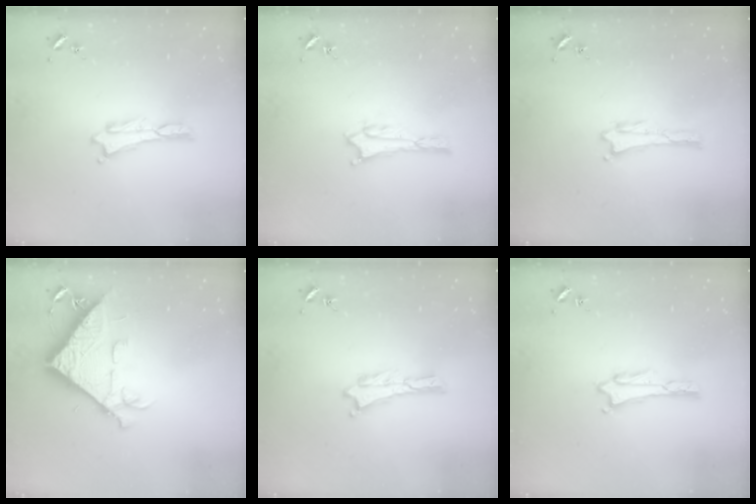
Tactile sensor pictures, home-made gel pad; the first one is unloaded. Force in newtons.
{"total": 1.6, "press": 1.6, "slide": 0.2}
{"total": 0.0}
{"total": 9.8, "press": 9.7, "slide": 1.2}
{"total": 0.0}
{"total": 1.8, "press": 1.8, "slide": 0.2}